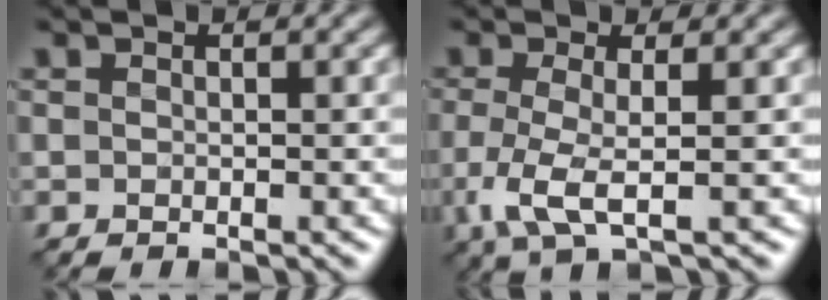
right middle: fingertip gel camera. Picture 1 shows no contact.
{"total": 3.8, "force": [-0.9, 1.1, 3.6], "torque": [-0.090, -0.005, -0.021]}